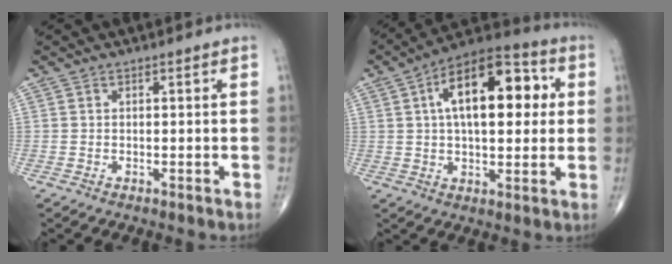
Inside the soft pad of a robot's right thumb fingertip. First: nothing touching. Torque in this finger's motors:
{"motor_torque": [0.84, 3.82, 1.71, 0.17, 0.58]}